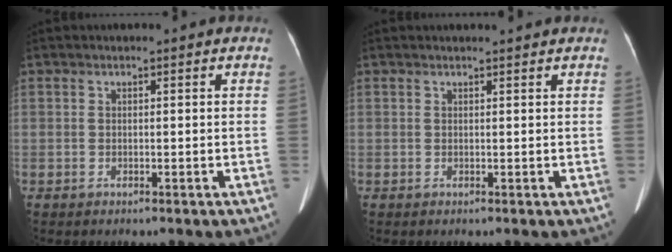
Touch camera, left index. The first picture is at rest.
{"total": 1.9, "force": [1.8, -0.2, 0.5], "torque": [-0.008, 0.009, 0.024]}